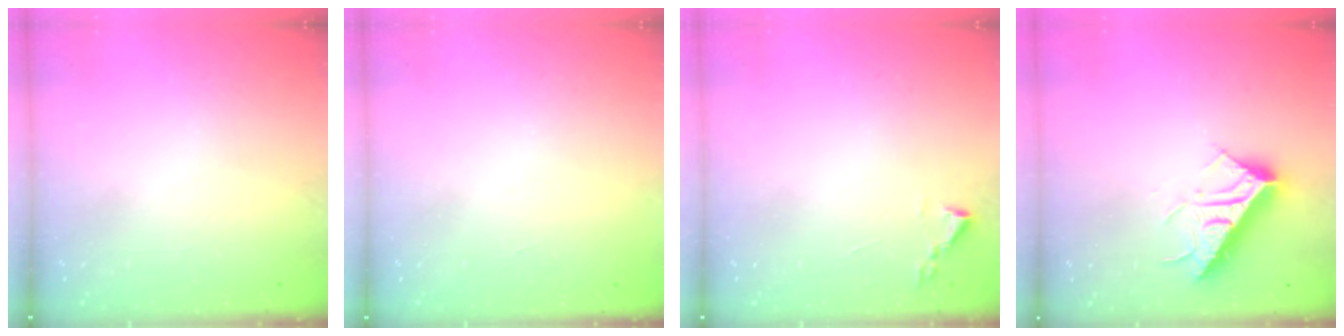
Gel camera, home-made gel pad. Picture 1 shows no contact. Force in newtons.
{"total": 1.5, "press": 1.5, "slide": 0.1}
{"total": 1.9, "press": 1.8, "slide": 0.3}
{"total": 16.3, "press": 16.3, "slide": 0.3}